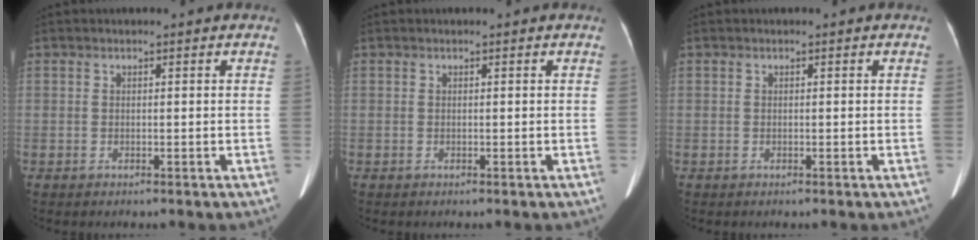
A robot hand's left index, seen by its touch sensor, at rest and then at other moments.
{"total": 0.0}
{"total": 0.0}